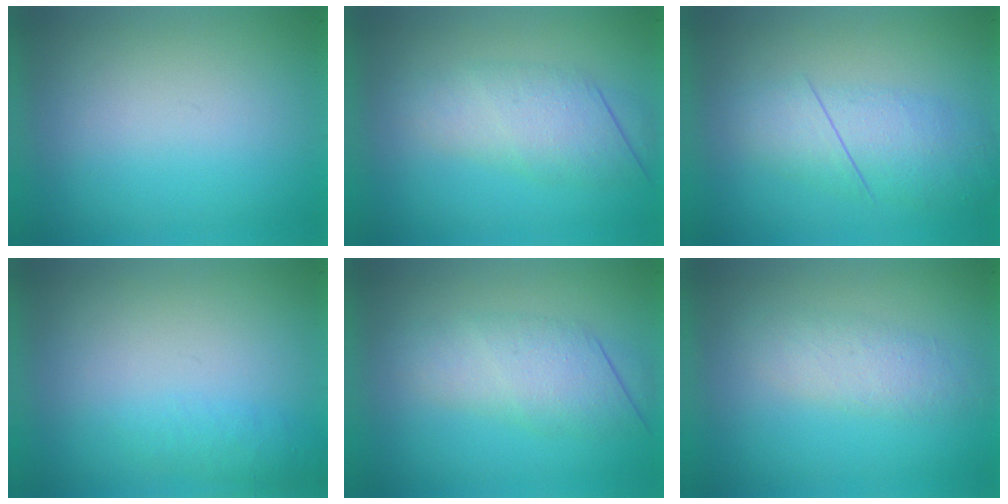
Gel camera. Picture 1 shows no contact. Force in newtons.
{"total": 3.1}
{"total": 2.8}
{"total": 1.3}
{"total": 3.1}
{"total": 1.8}